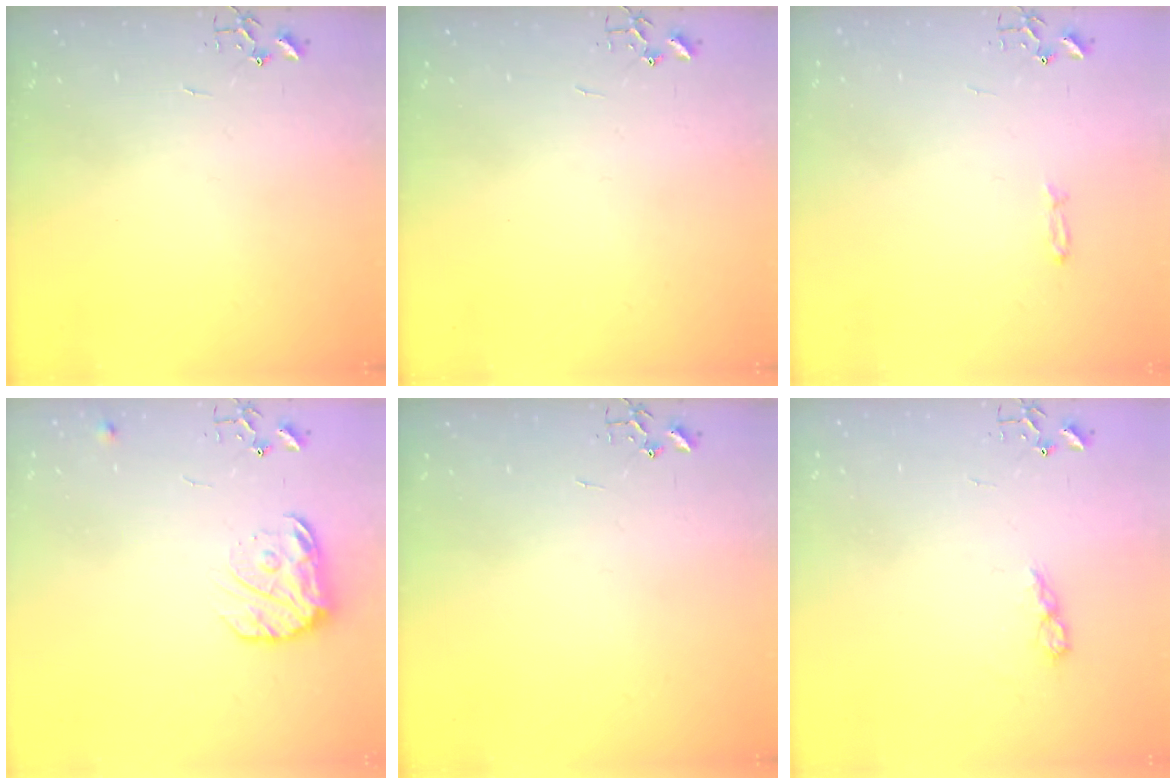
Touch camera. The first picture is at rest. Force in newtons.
{"total": 0.0}
{"total": 3.5, "press": 3.5, "slide": 0.5}
{"total": 12.7, "press": 12.6, "slide": 0.7}
{"total": 0.0}
{"total": 5.0, "press": 5.0, "slide": 0.6}